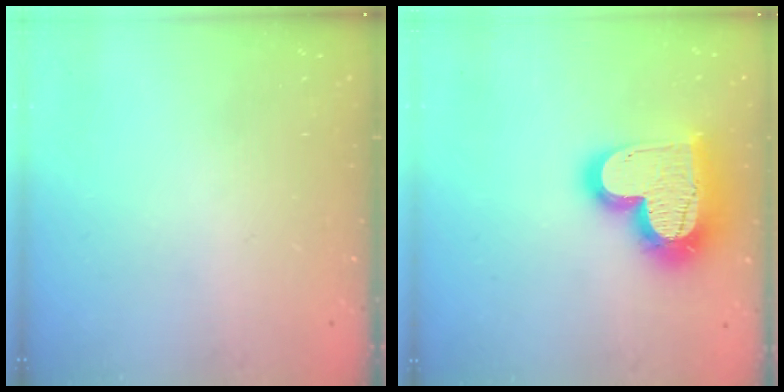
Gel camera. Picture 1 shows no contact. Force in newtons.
{"total": 23.6, "press": 23.5, "slide": 2.1}